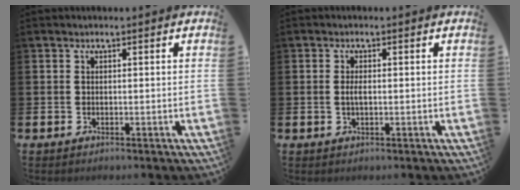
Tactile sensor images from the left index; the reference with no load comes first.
{"total": 1.7, "force": [0.0, 0.6, 1.5], "torque": [-0.023, 0.000, -0.004]}